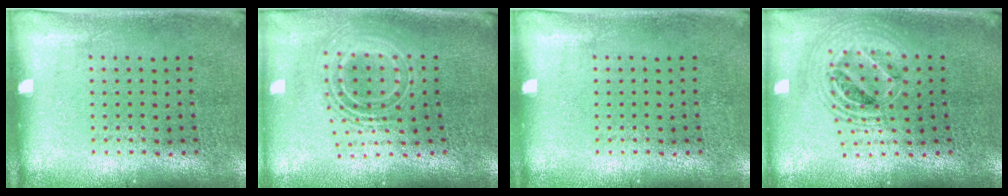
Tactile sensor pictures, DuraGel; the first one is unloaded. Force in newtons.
{"total": 2.3, "press": 1.7, "slide": 1.6}
{"total": 0.0}
{"total": 2.1, "press": 1.7, "slide": 1.3}